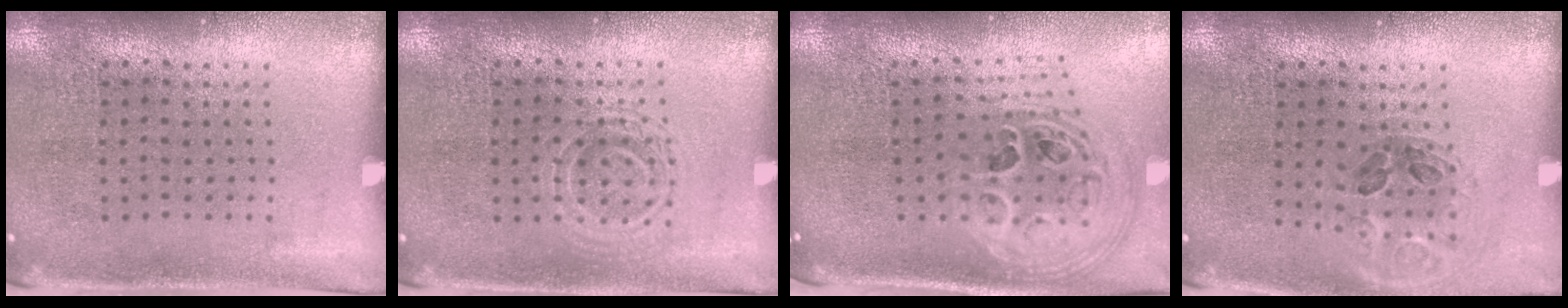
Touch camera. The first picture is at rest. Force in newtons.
{"total": 1.8, "press": 1.8, "slide": 0.4}
{"total": 2.8, "press": 2.0, "slide": 1.9}
{"total": 1.0, "press": 1.0, "slide": 0.1}